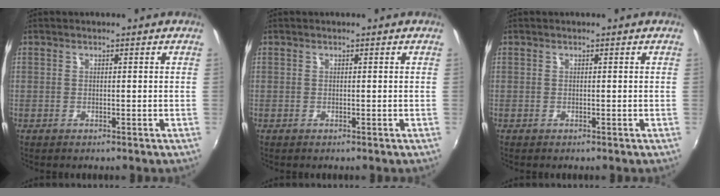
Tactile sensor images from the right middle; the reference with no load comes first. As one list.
[{"total": 0.0}, {"total": 0.0}]